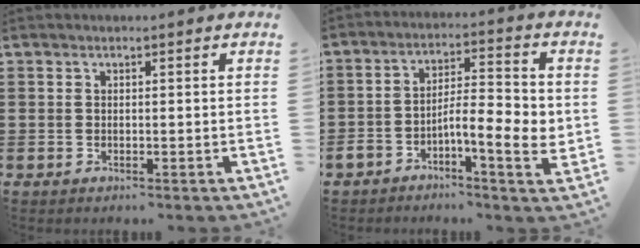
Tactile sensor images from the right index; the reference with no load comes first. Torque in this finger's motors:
{"motor_torque": [0.40, -0.19, 0.24, 0.12]}